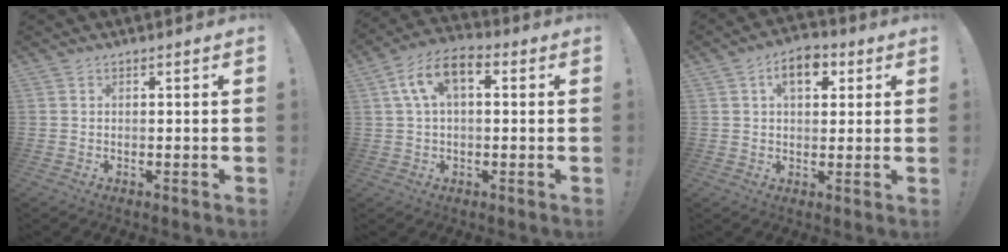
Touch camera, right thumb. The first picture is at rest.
{"total": 9.5, "force": [2.8, 5.2, 7.4], "torque": [-0.133, 0.009, 0.052]}
{"total": 8.3, "force": [3.2, 4.9, 5.9], "torque": [-0.074, 0.000, 0.054]}